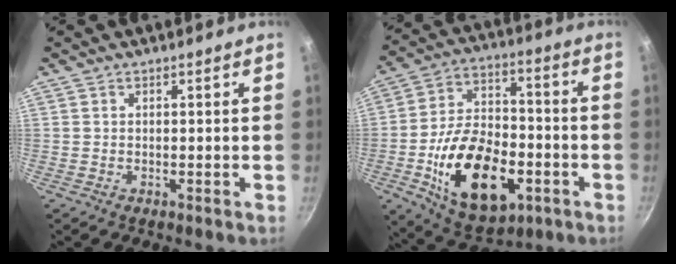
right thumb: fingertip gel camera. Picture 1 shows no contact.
{"total": 22.2, "force": [-6.9, 12.9, 16.7], "torque": [-0.262, 0.032, -0.104]}